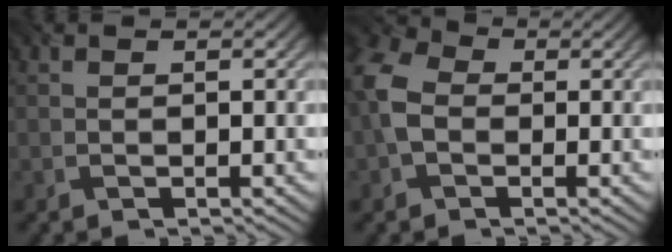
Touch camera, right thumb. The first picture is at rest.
{"total": 6.7, "force": [-0.7, 4.9, 4.4], "torque": [-0.129, 0.007, -0.028]}